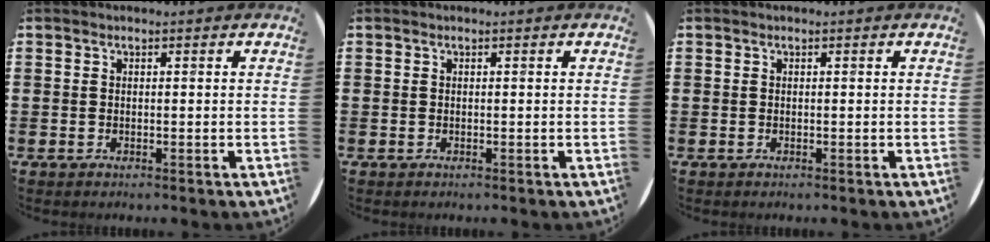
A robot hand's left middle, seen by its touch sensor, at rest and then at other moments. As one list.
[{"total": 0.0}, {"total": 0.0}]